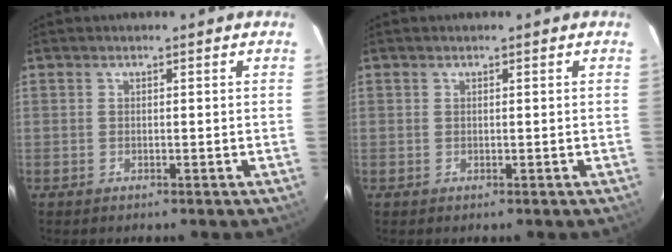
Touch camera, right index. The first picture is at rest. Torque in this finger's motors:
{"motor_torque": [-0.11, 0.04, -0.03, 0.00]}